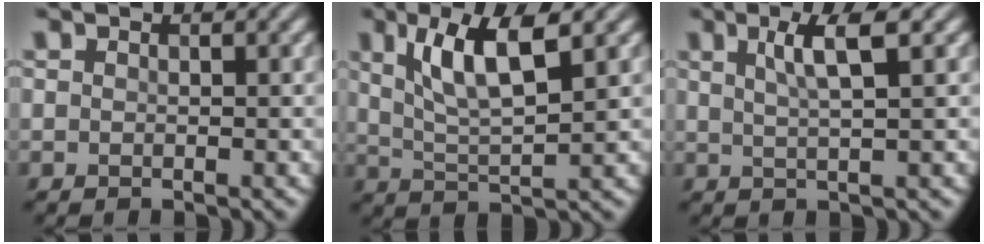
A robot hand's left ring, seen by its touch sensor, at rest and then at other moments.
{"total": 6.5, "force": [2.6, 1.8, 5.6], "torque": [-0.105, -0.001, 0.047]}
{"total": 3.7, "force": [1.5, 0.7, 3.3], "torque": [-0.049, 0.004, 0.025]}